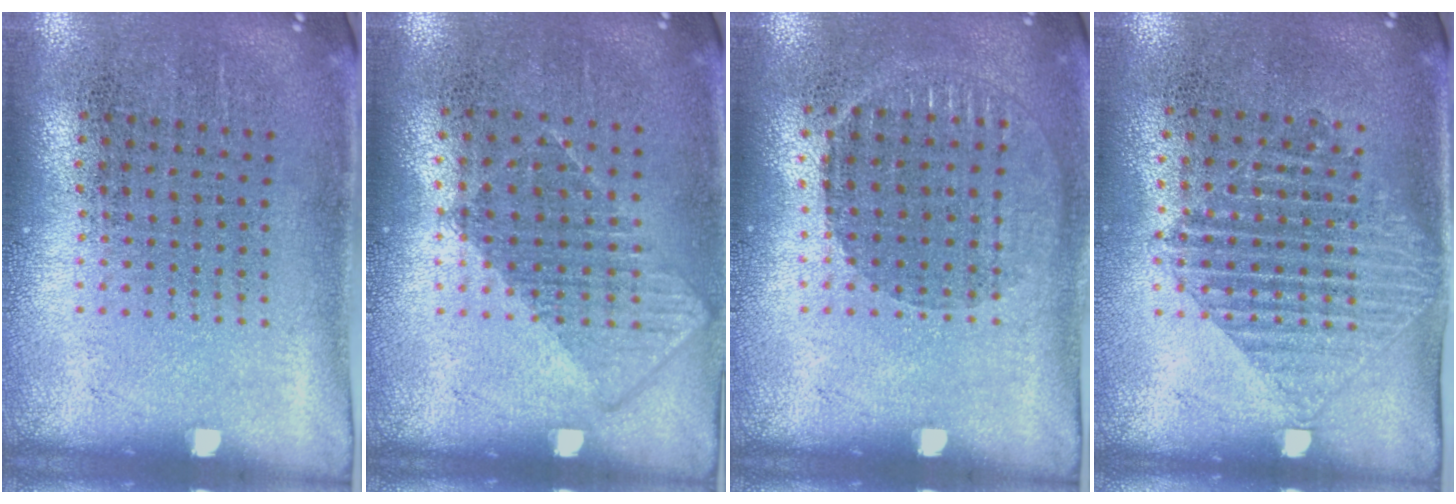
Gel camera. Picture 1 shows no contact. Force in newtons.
{"total": 0.8, "press": 0.8, "slide": 0.3}
{"total": 1.0, "press": 0.9, "slide": 0.4}
{"total": 1.2, "press": 1.1, "slide": 0.6}